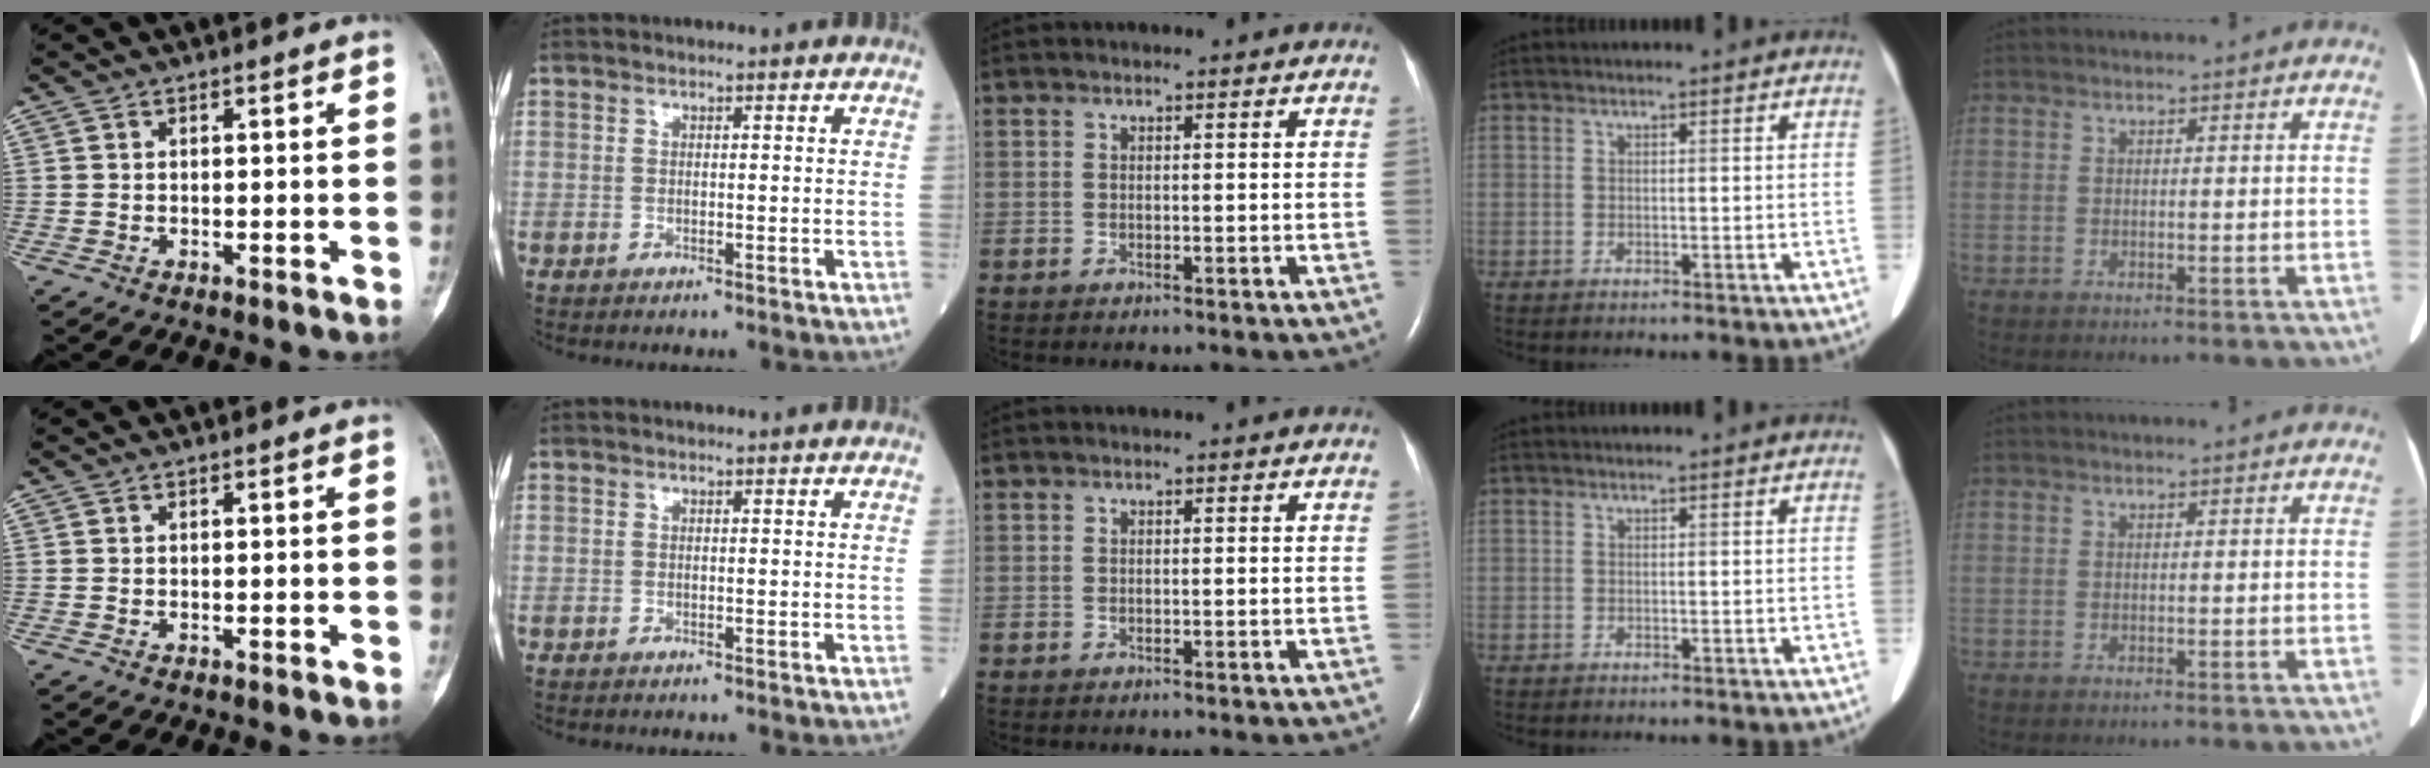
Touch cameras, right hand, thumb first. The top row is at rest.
{}